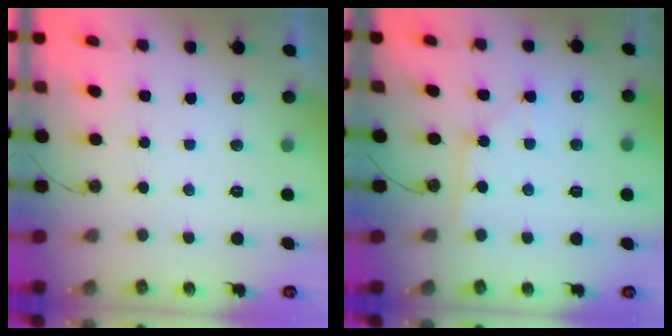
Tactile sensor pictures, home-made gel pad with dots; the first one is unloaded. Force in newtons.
{"total": 3.5, "press": 3.5, "slide": 0.5}